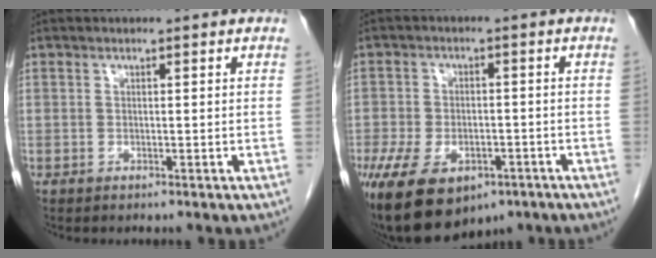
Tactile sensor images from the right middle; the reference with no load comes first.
{"total": 14.2, "force": [-8.4, 7.6, 8.6], "torque": [-0.175, -0.007, -0.124]}